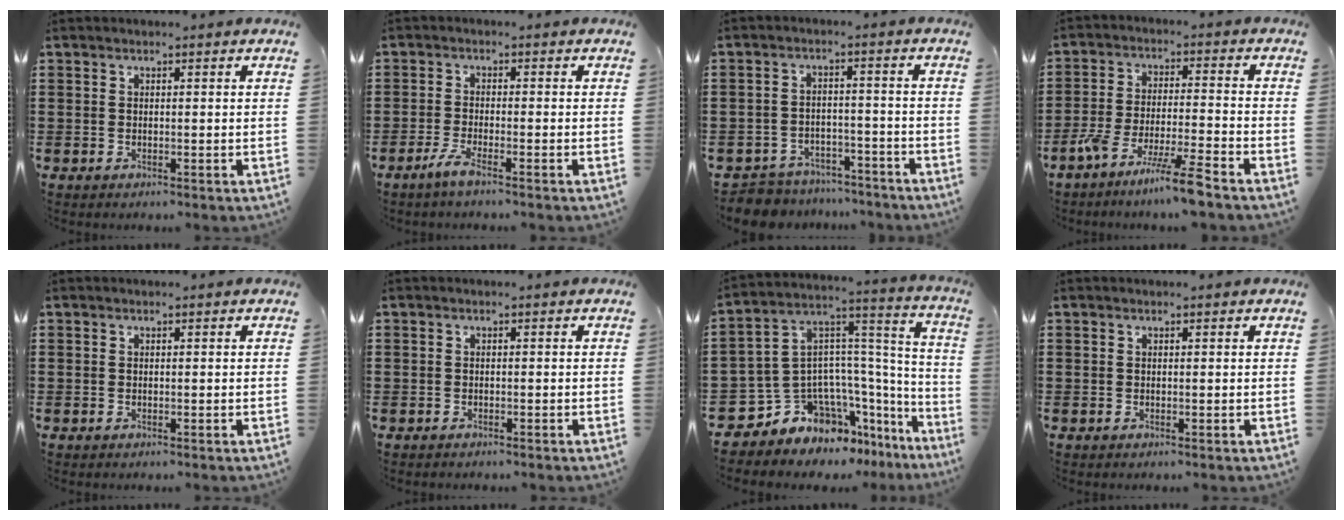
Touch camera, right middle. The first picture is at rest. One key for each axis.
{"total": 4.0, "fx": -2.5, "fy": -0.1, "fz": 3.1, "tx": -0.073, "ty": -0.013, "tz": -0.049}
{"total": 4.7, "fx": -4.6, "fy": 0.8, "fz": -0.2, "tx": -0.010, "ty": 0.005, "tz": -0.099}
{"total": 7.9, "fx": -6.5, "fy": -0.3, "fz": 4.5, "tx": -0.089, "ty": -0.012, "tz": -0.126}
{"total": 0.0}
{"total": 0.6, "fx": -0.5, "fy": 0.3, "fz": 0.0, "tx": 0.000, "ty": 0.001, "tz": -0.011}
{"total": 8.5, "fx": -6.3, "fy": 5.4, "fz": 1.6, "tx": -0.071, "ty": -0.015, "tz": -0.121}
{"total": 0.0}